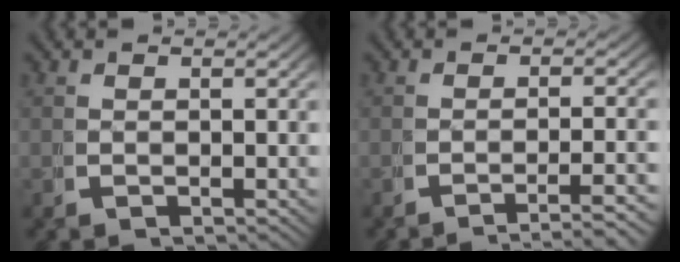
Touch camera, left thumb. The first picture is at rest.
{"total": 4.8, "force": [-4.1, 0.5, 2.4], "torque": [-0.028, 0.000, -0.064]}